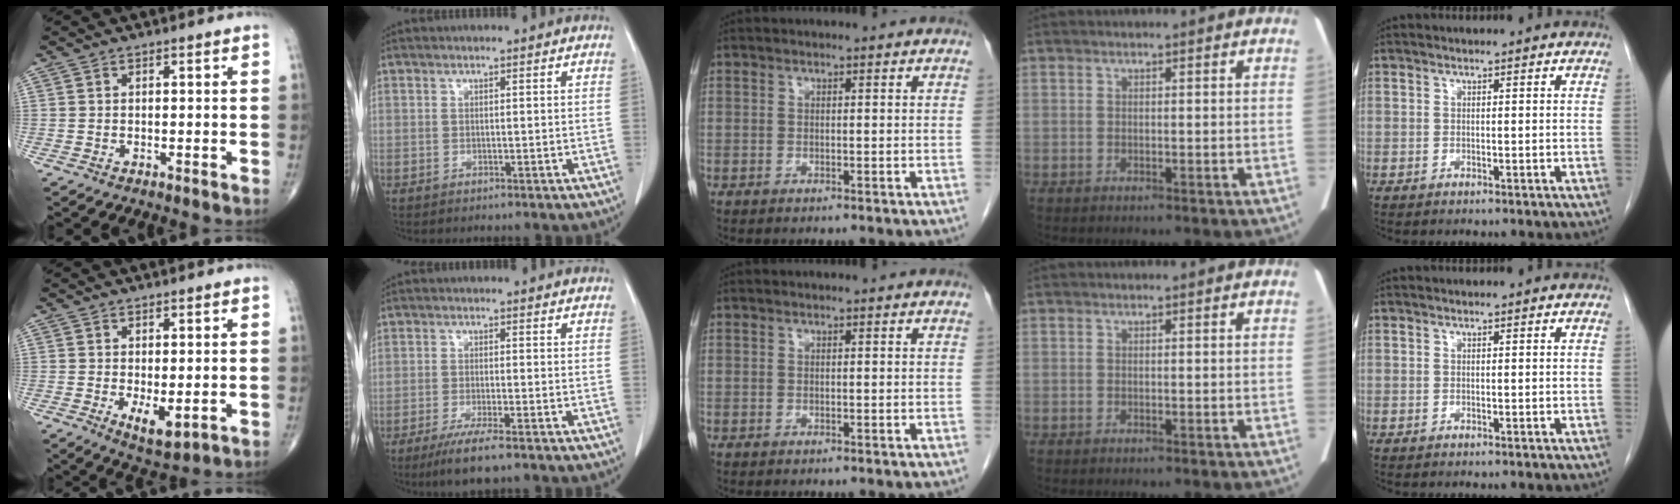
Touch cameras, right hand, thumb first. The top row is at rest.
{"thumb": {"total": 5.0, "force": [-0.9, 2.2, 4.4], "torque": [-0.067, -0.016, -0.004]}, "index": {"total": 6.2, "force": [-4.2, 0.2, 4.5], "torque": [-0.081, -0.017, -0.069]}}